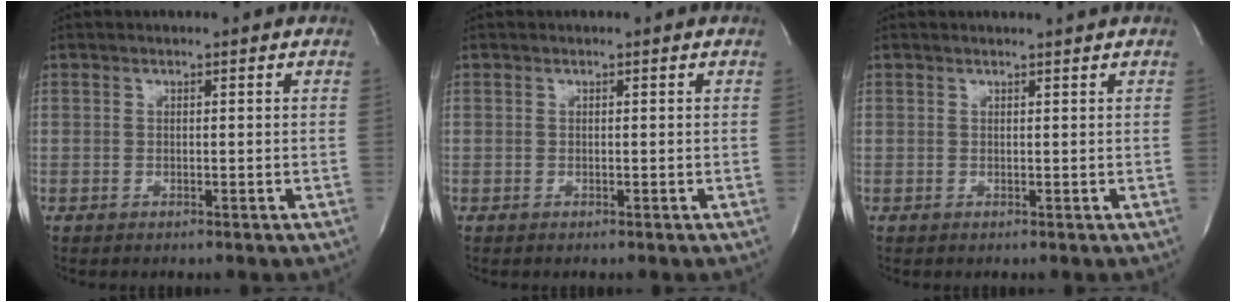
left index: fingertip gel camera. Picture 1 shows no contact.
{"total": 0.0}
{"total": 1.1, "force": [1.0, -0.4, 0.1], "torque": [-0.007, -0.007, 0.017]}